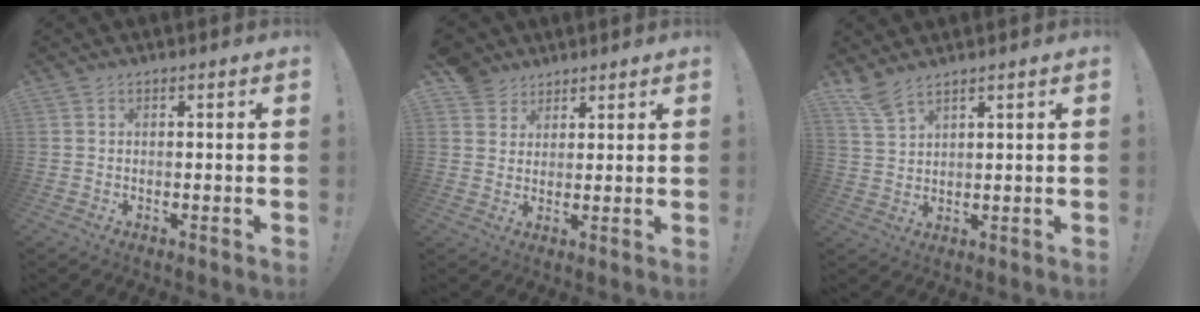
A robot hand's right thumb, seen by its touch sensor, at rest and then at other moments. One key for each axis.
{"total": 5.4, "fx": 3.8, "fy": 3.8, "fz": 0.1, "tx": -0.005, "ty": -0.029, "tz": 0.075}
{"total": 5.6, "fx": 4.6, "fy": 1.2, "fz": 2.9, "tx": -0.063, "ty": -0.022, "tz": 0.087}